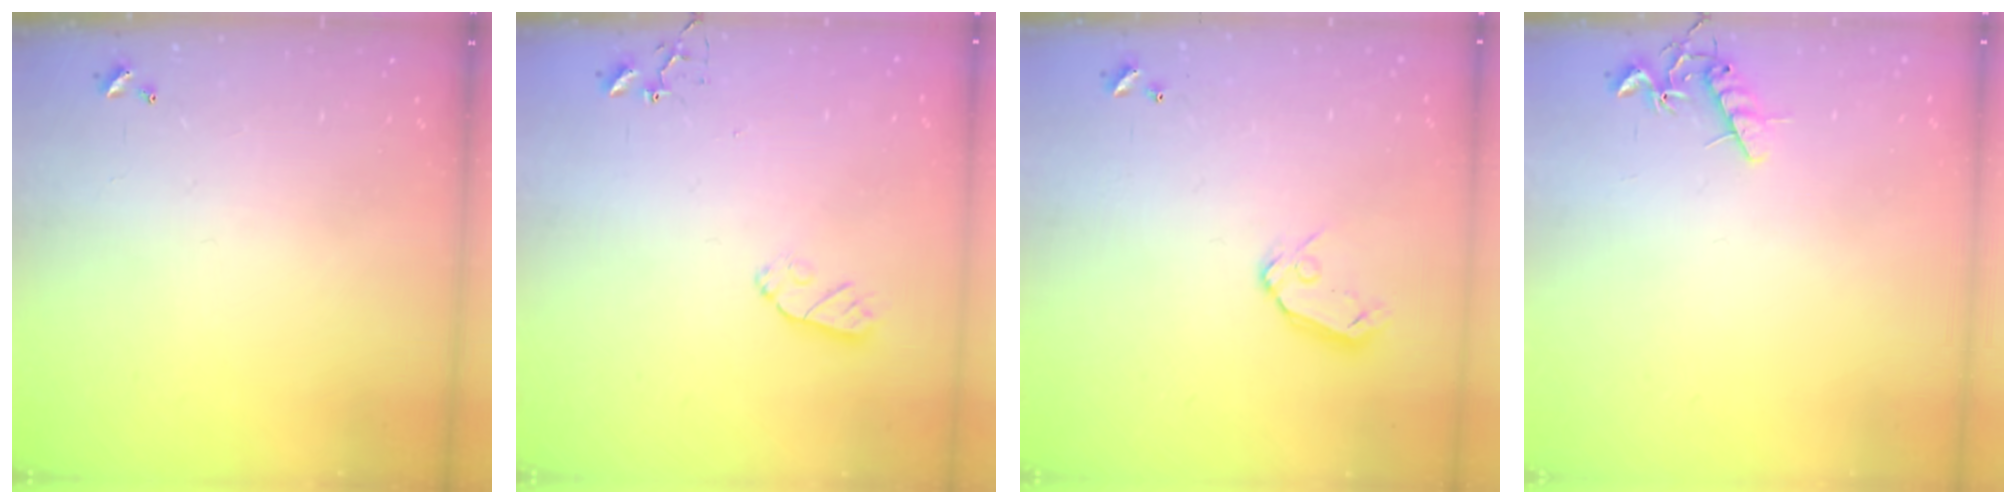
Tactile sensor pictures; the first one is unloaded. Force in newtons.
{"total": 6.6, "press": 6.6, "slide": 0.2}
{"total": 8.0, "press": 8.0, "slide": 1.0}
{"total": 8.0, "press": 8.0, "slide": 0.4}